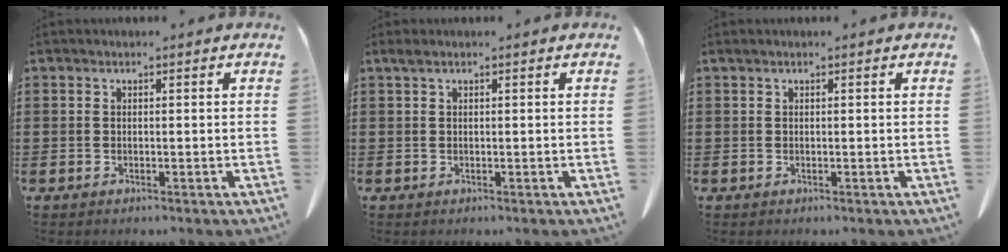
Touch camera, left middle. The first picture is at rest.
{"total": 0.7, "force": [0.3, 0.1, 0.6], "torque": [-0.013, 0.003, 0.005]}
{"total": 0.0}